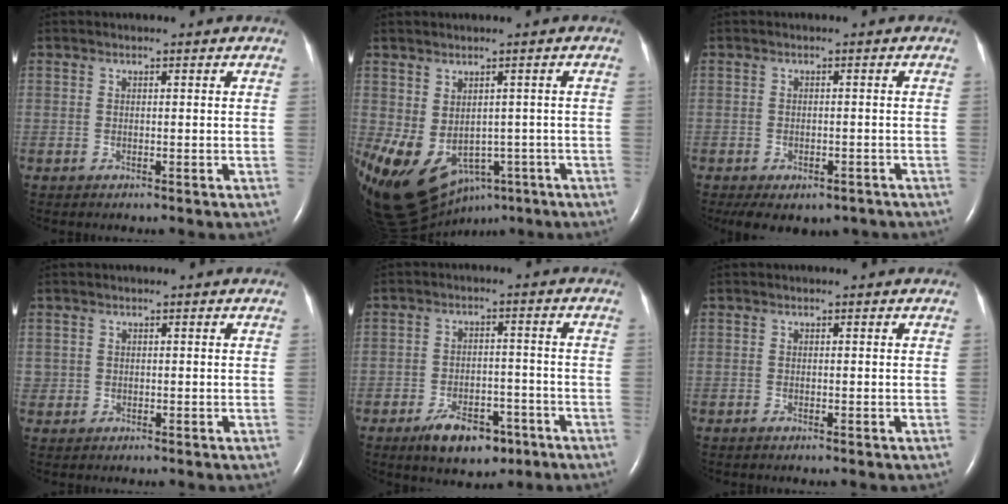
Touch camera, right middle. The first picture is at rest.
{"total": 17.3, "force": [-8.4, 11.2, 10.2], "torque": [-0.233, -0.026, -0.108]}
{"total": 7.6, "force": [-5.4, 4.1, 3.6], "torque": [-0.050, 0.004, -0.070]}
{"total": 0.7, "force": [0.0, 0.7, 0.0], "torque": [0.005, 0.005, -0.002]}
{"total": 8.2, "force": [-5.1, 4.1, 4.9], "torque": [-0.083, 0.000, -0.076]}
{"total": 0.0}